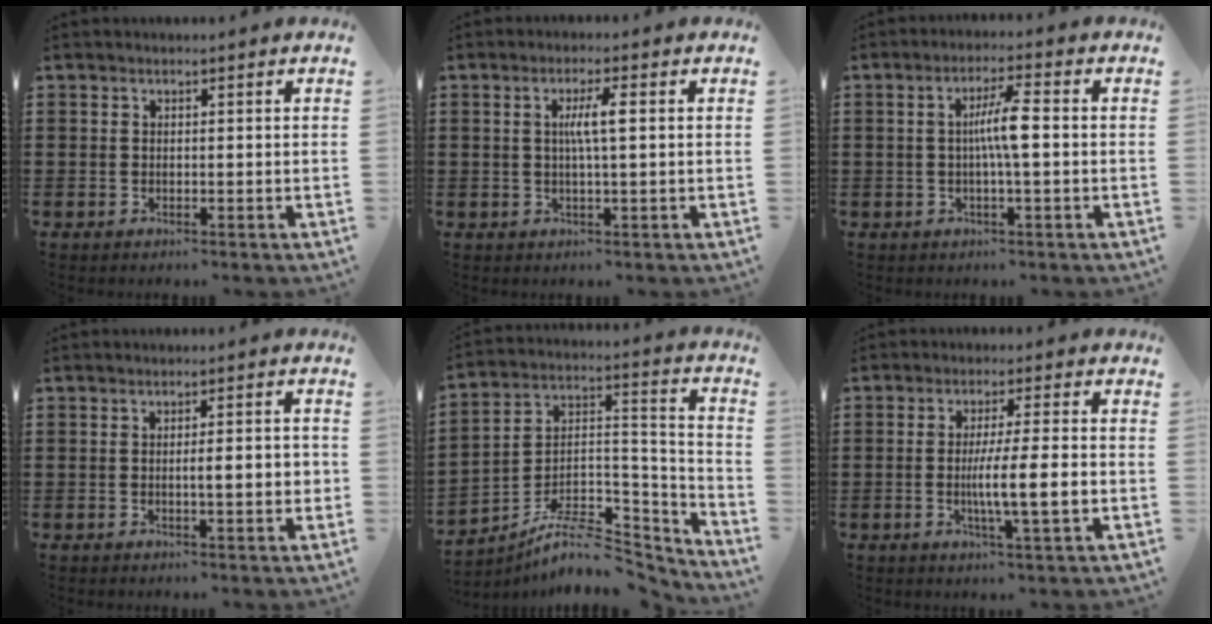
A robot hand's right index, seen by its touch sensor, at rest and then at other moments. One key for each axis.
{"total": 3.8, "fx": 0.5, "fy": 0.3, "fz": 3.8, "tx": -0.073, "ty": 0.002, "tz": 0.005}
{"total": 5.2, "fx": -0.1, "fy": 0.5, "fz": 5.2, "tx": -0.094, "ty": 0.002, "tz": -0.007}
{"total": 4.0, "fx": -0.4, "fy": 0.6, "fz": 3.9, "tx": -0.061, "ty": -0.003, "tz": -0.012}
{"total": 9.0, "fx": -7.3, "fy": 3.3, "fz": 4.2, "tx": -0.078, "ty": 0.014, "tz": -0.140}
{"total": 7.2, "fx": -1.3, "fy": 0.5, "fz": 7.0, "tx": -0.120, "ty": -0.005, "tz": -0.024}